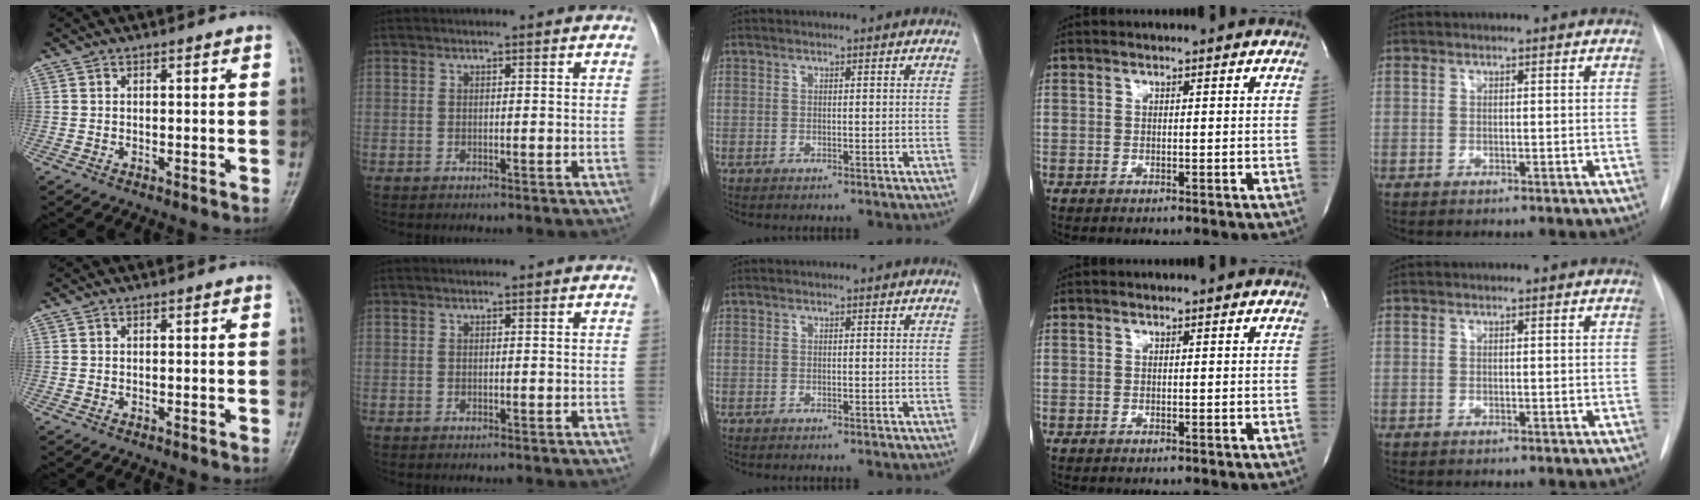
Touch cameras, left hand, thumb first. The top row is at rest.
{}